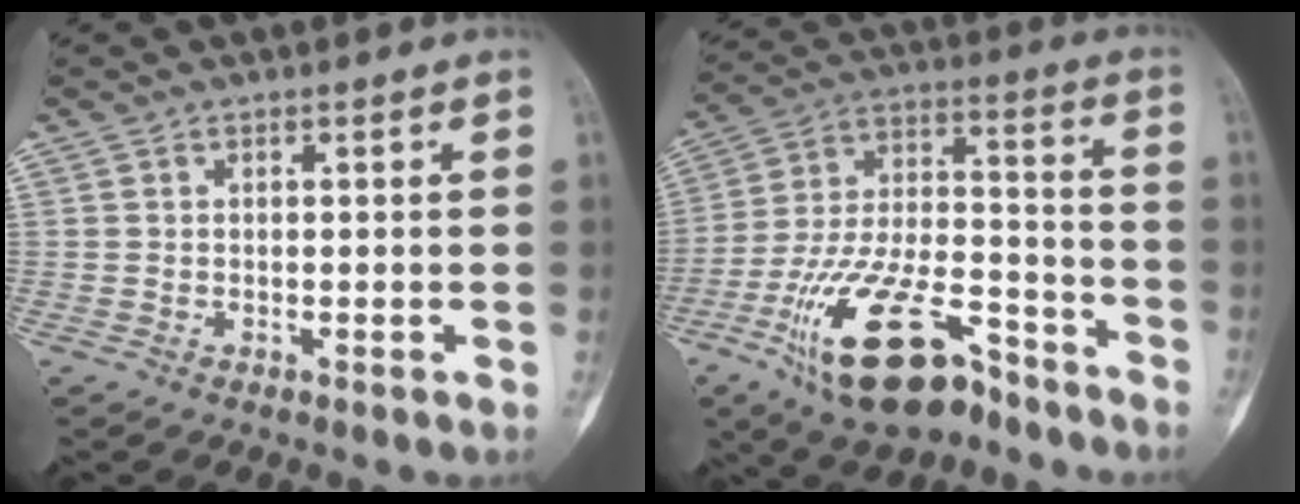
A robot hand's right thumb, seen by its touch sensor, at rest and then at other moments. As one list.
[{"total": 22.8, "force": [-13.7, 10.0, 15.2], "torque": [-0.302, 0.073, -0.247]}]